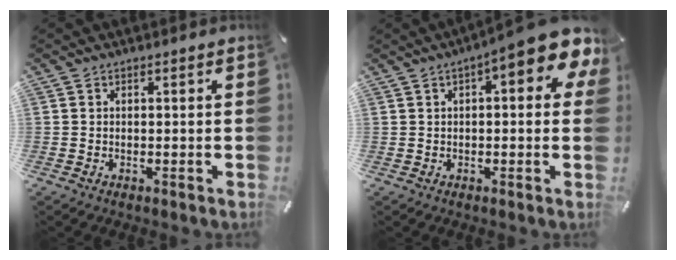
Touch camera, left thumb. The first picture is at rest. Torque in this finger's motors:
{"motor_torque": [0.94, 1.30, 1.49, -1.28, 0.24]}